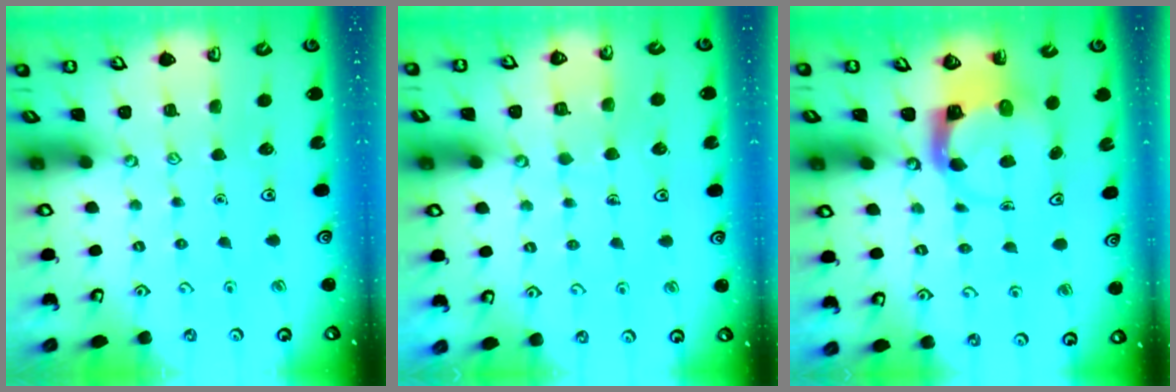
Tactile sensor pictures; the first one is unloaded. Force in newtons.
{"total": 5.3, "press": 5.3, "slide": 0.3}
{"total": 3.9, "press": 3.8, "slide": 0.6}